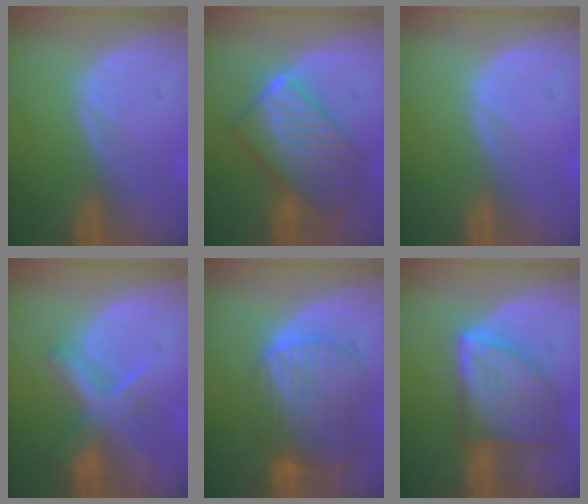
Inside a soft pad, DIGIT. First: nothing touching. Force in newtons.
{"total": 10.1, "press": 10.1, "slide": 0.7}
{"total": 0.0}
{"total": 7.2, "press": 6.1, "slide": 3.9}
{"total": 10.3, "press": 8.7, "slide": 5.6}
{"total": 9.3, "press": 9.3, "slide": 0.5}